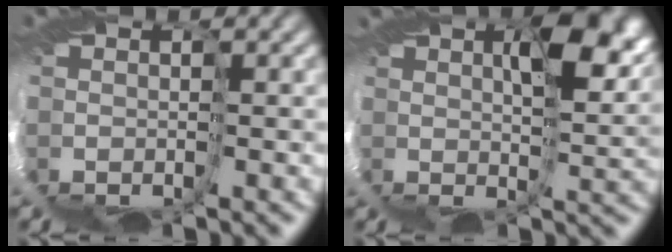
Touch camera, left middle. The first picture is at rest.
{"total": 7.3, "force": [4.8, 0.8, 5.5], "torque": [-0.109, 0.000, 0.076]}